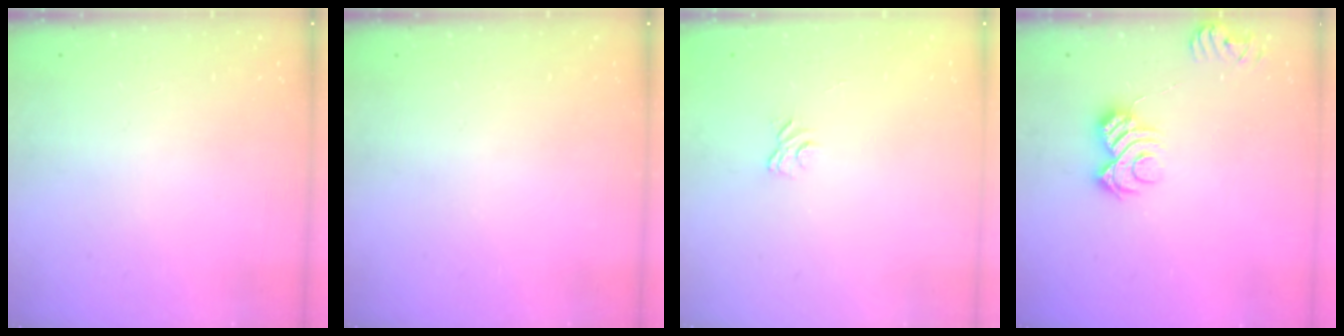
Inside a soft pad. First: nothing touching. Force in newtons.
{"total": 0.0}
{"total": 2.9, "press": 2.6, "slide": 1.3}
{"total": 9.0, "press": 9.0, "slide": 1.1}